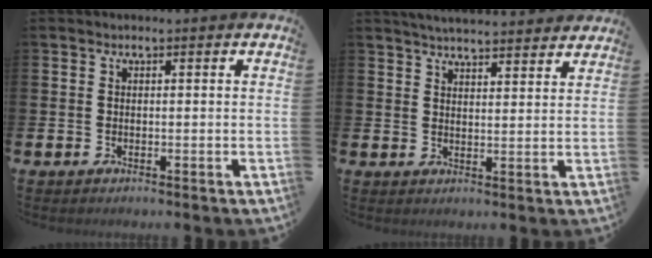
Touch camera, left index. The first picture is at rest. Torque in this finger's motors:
{"motor_torque": [0.56, -1.58, 0.03, 0.05]}